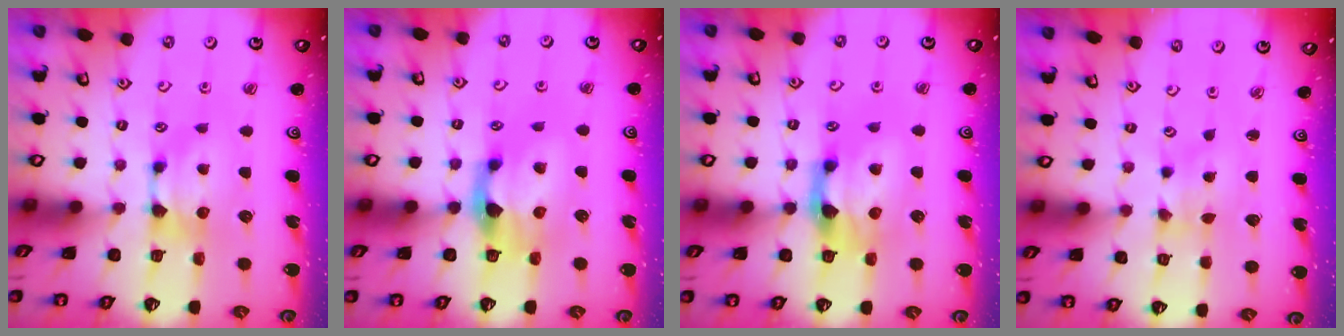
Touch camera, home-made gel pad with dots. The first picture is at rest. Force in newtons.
{"total": 4.5, "press": 4.0, "slide": 2.1}
{"total": 3.8, "press": 3.4, "slide": 1.7}
{"total": 2.3, "press": 2.1, "slide": 0.9}